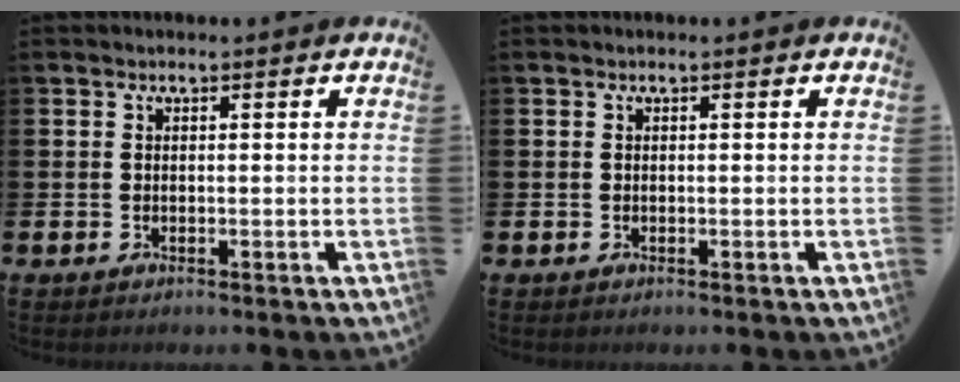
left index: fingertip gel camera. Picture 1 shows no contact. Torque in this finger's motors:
{"motor_torque": [-0.07, 0.10, 0.01, -0.01]}